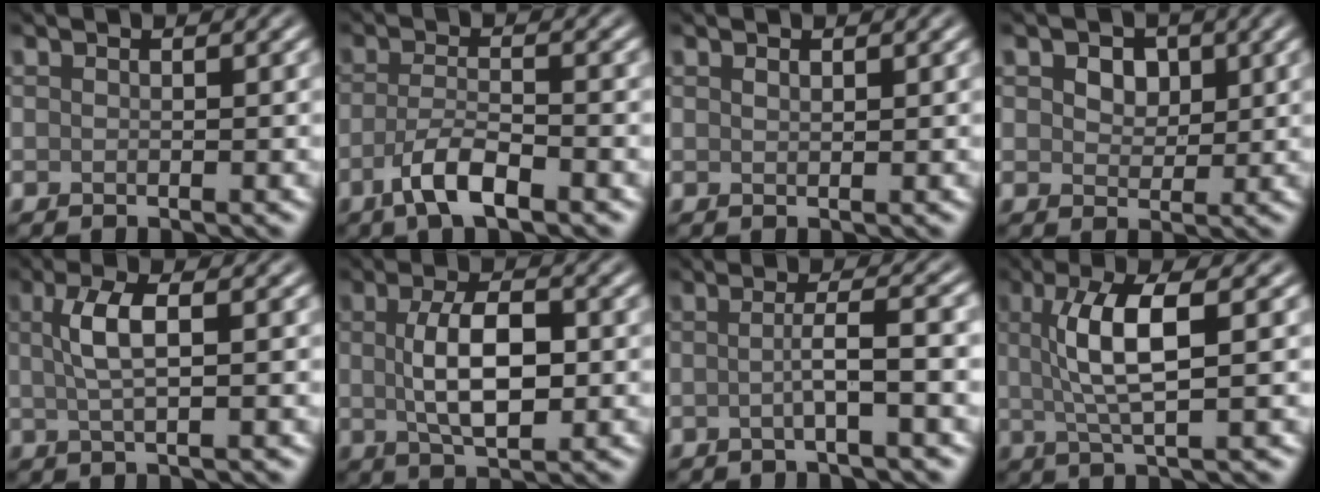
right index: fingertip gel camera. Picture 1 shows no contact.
{"total": 4.2, "force": [-2.2, 1.2, 3.4], "torque": [-0.069, 0.001, -0.046]}
{"total": 0.5, "force": [0.4, 0.2, 0.2], "torque": [-0.004, -0.003, 0.010]}
{"total": 3.1, "force": [1.3, 2.1, 1.8], "torque": [-0.029, 0.006, 0.008]}
{"total": 3.5, "force": [0.7, 1.0, 3.3], "torque": [-0.064, 0.005, 0.013]}
{"total": 5.7, "force": [0.3, 2.4, 5.1], "torque": [-0.098, 0.003, 0.006]}
{"total": 3.3, "force": [-0.4, 0.5, 3.2], "torque": [-0.050, 0.005, -0.016]}
{"total": 5.6, "force": [1.0, 1.4, 5.3], "torque": [-0.106, 0.008, 0.022]}